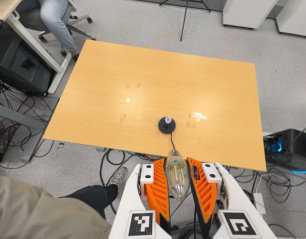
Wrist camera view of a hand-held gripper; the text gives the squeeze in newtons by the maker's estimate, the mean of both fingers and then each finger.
{"total": 19.6, "left": 22.0, "right": 17.2}